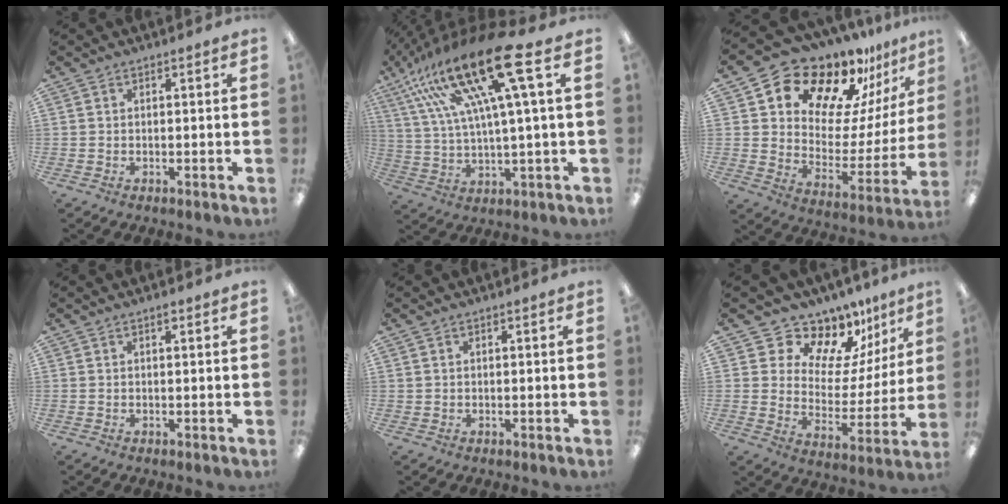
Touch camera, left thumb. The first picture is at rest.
{"total": 22.9, "force": [11.6, 5.0, 19.0], "torque": [-0.391, -0.061, 0.177]}
{"total": 17.7, "force": [14.6, 8.2, 5.5], "torque": [-0.102, -0.120, 0.252]}
{"total": 0.8, "force": [0.5, 0.3, 0.6], "torque": [-0.014, 0.002, 0.008]}
{"total": 0.6, "force": [0.0, 0.3, -0.5], "torque": [0.009, 0.003, 0.000]}
{"total": 12.8, "force": [11.0, 6.2, 1.7], "torque": [-0.035, -0.109, 0.200]}